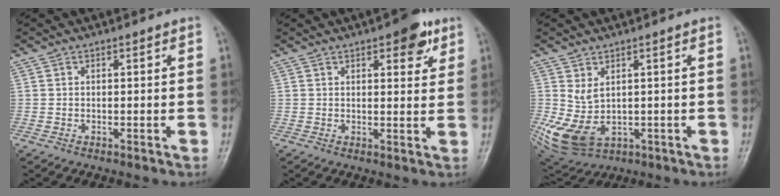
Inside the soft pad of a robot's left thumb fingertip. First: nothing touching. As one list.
[{"total": 5.8, "force": [3.3, 2.4, 4.2], "torque": [-0.033, -0.012, 0.035]}, {"total": 8.4, "force": [0.3, 5.6, 6.3], "torque": [-0.120, -0.009, 0.030]}]